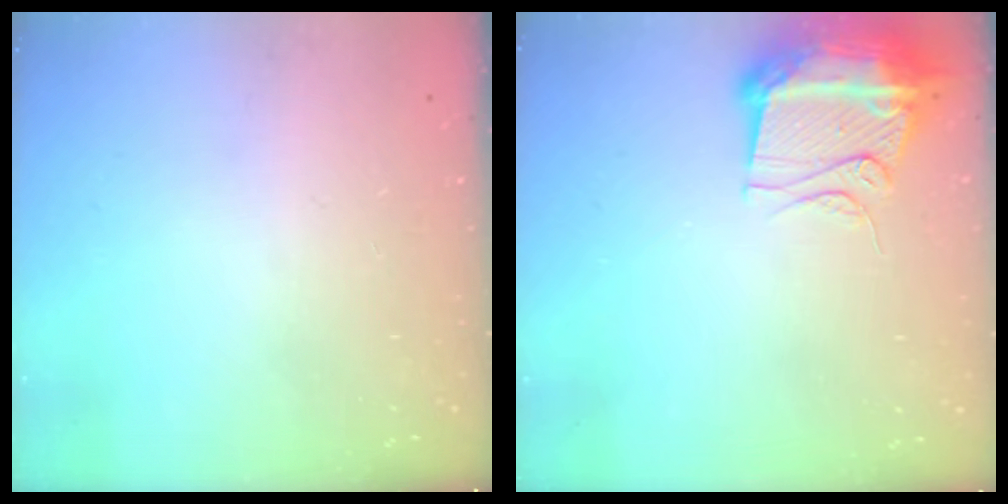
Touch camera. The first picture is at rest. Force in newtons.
{"total": 12.0, "press": 11.9, "slide": 1.1}